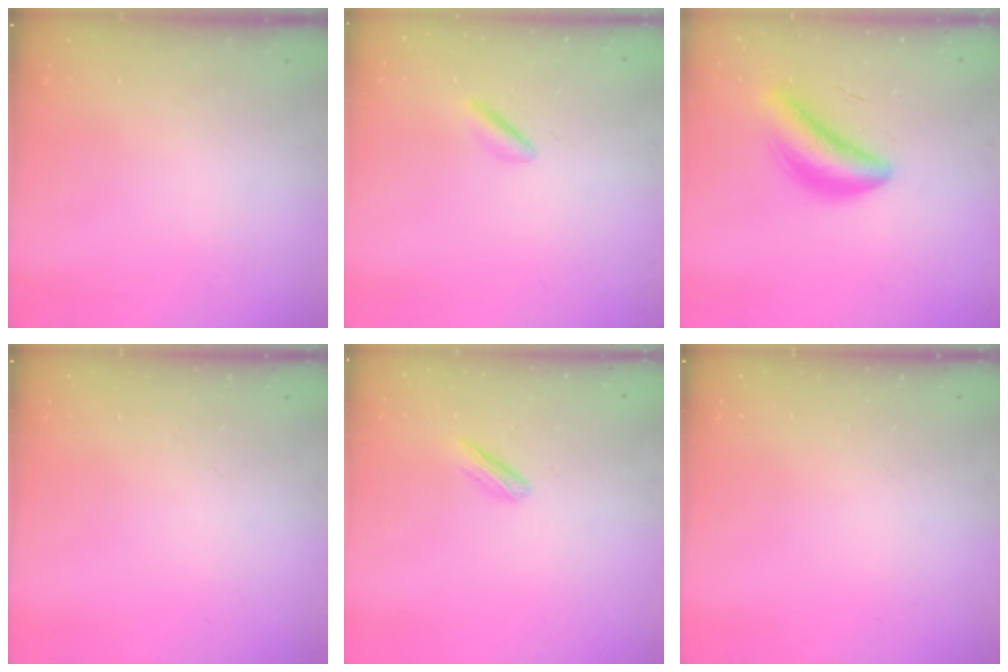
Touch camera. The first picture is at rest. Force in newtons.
{"total": 1.6, "press": 1.3, "slide": 0.8}
{"total": 6.3, "press": 5.9, "slide": 2.2}
{"total": 0.0}
{"total": 2.9, "press": 2.8, "slide": 0.8}
{"total": 0.0}